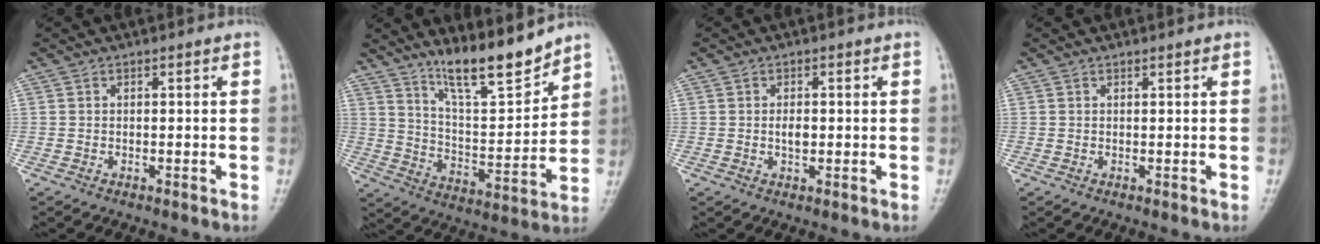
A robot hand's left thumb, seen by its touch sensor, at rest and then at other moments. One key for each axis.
{"total": 12.4, "fx": 10.3, "fy": 2.0, "fz": 6.5, "tx": -0.091, "ty": -0.076, "tz": 0.182}
{"total": 2.1, "fx": 0.0, "fy": 1.2, "fz": 1.7, "tx": -0.027, "ty": 0.000, "tz": 0.000}
{"total": 0.0}